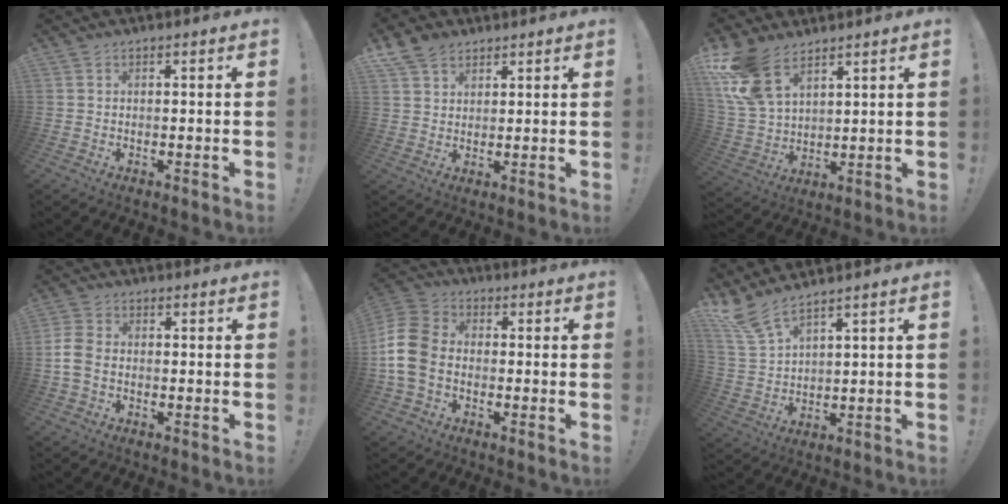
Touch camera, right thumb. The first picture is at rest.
{"total": 7.0, "force": [4.7, 4.6, 2.5], "torque": [-0.043, -0.018, 0.093]}
{"total": 14.8, "force": [9.2, 8.0, 8.3], "torque": [-0.174, -0.045, 0.178]}
{"total": 6.7, "force": [-1.3, 4.7, 4.6], "torque": [-0.110, 0.006, -0.021]}
{"total": 13.3, "force": [-2.5, 9.8, 8.6], "torque": [-0.178, 0.027, -0.045]}
{"total": 7.4, "force": [6.0, 1.5, 4.0], "torque": [-0.093, -0.027, 0.116]}